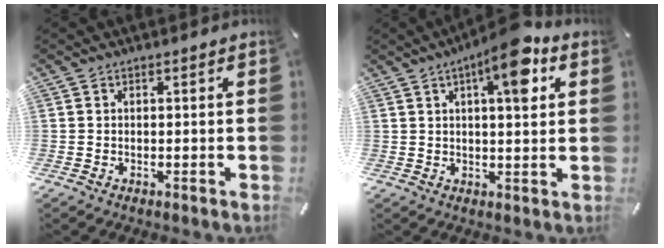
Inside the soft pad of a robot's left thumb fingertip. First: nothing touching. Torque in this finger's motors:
{"motor_torque": [2.20, 2.32, 1.22, -1.28, 0.23]}